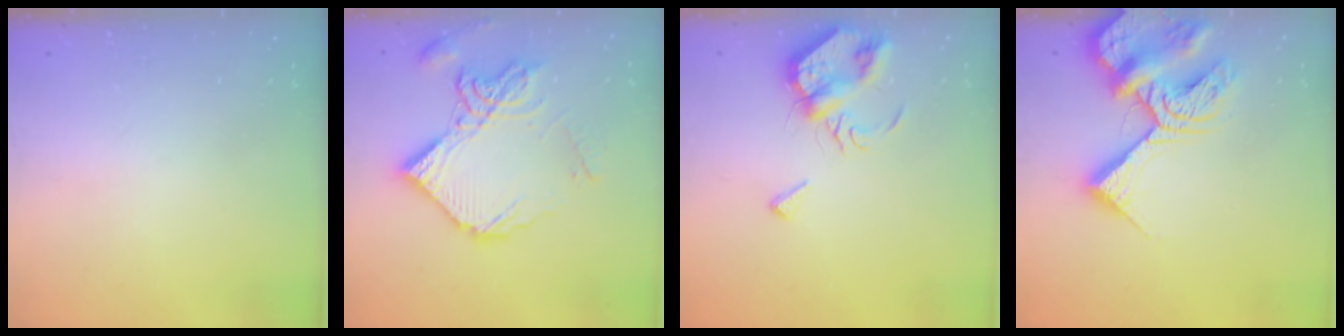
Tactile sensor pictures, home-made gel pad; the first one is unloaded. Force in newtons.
{"total": 15.8, "press": 15.7, "slide": 1.4}
{"total": 8.4, "press": 8.3, "slide": 0.8}
{"total": 14.4, "press": 14.3, "slide": 1.6}